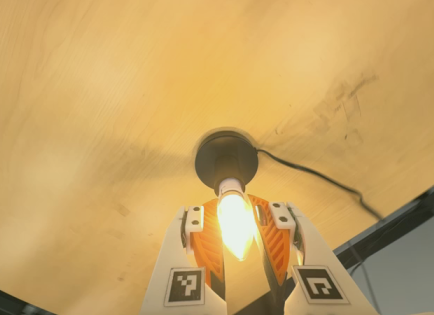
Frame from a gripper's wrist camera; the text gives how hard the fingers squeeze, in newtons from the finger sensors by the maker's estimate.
{"total": 14.7, "left": 13.4, "right": 15.9}